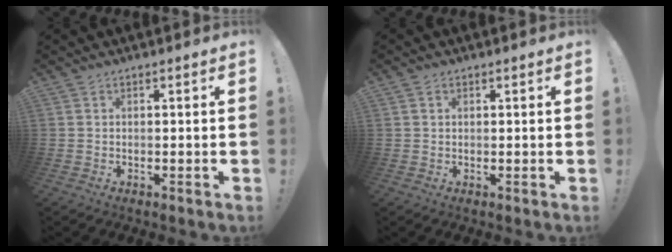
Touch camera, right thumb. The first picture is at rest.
{"total": 0.8, "force": [0.4, 0.7, 0.2], "torque": [0.000, 0.001, 0.008]}